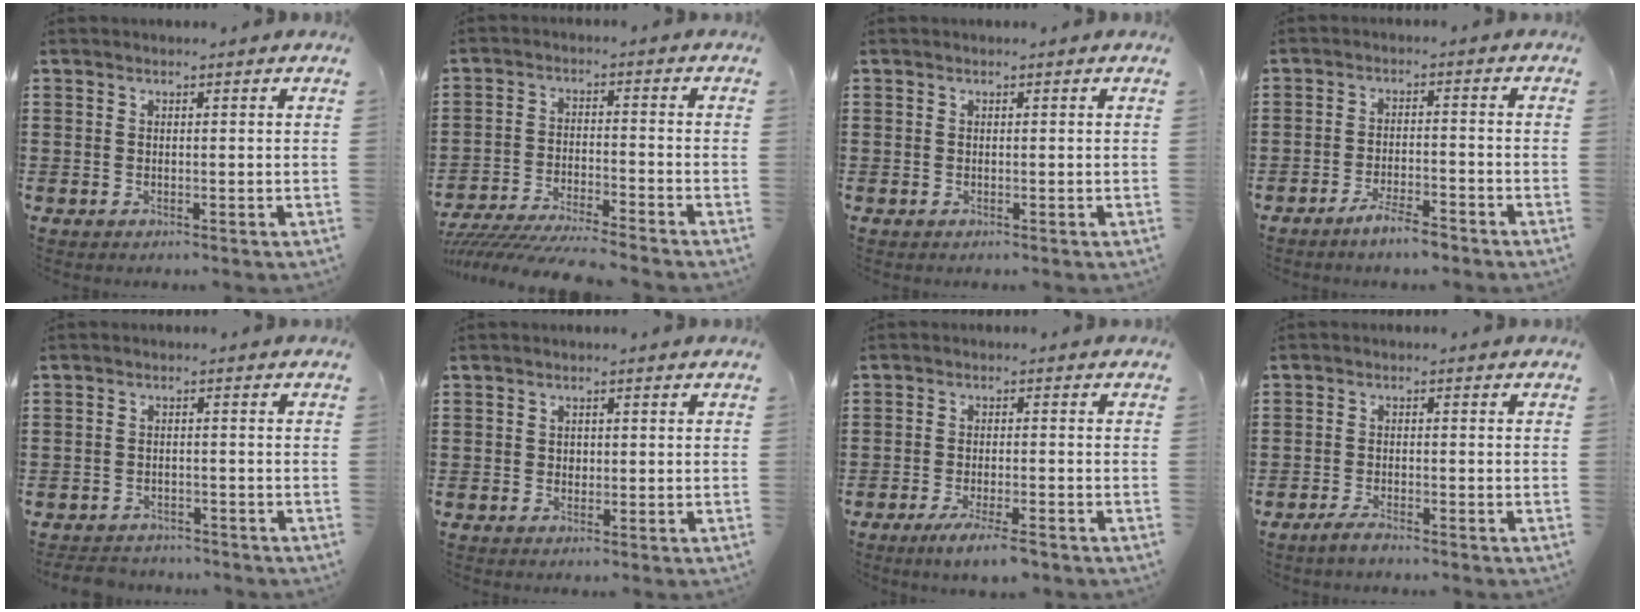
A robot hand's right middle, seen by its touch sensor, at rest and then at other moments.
{"total": 6.3, "force": [-6.0, 0.0, 1.7], "torque": [-0.042, -0.009, -0.122]}
{"total": 0.0}
{"total": 4.1, "force": [-3.5, 0.4, 2.1], "torque": [-0.043, 0.002, -0.066]}
{"total": 2.5, "force": [-2.4, 0.6, 0.0], "torque": [-0.007, -0.001, -0.054]}
{"total": 0.8, "force": [0.2, 0.7, 0.3], "torque": [-0.009, 0.003, 0.004]}
{"total": 4.1, "force": [-3.0, 0.3, 2.8], "torque": [-0.051, -0.006, -0.052]}
{"total": 2.1, "force": [-1.7, 0.4, 1.1], "torque": [-0.028, 0.001, -0.036]}